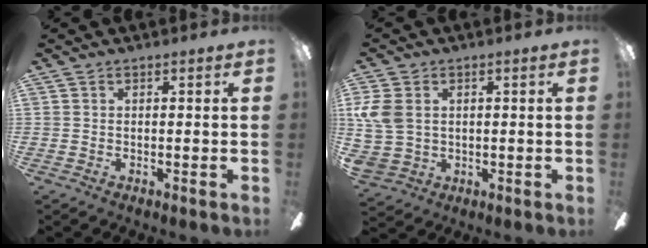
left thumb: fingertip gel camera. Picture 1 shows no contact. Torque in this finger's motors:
{"motor_torque": [1.46, 1.92, 1.45, -0.13, 0.35]}